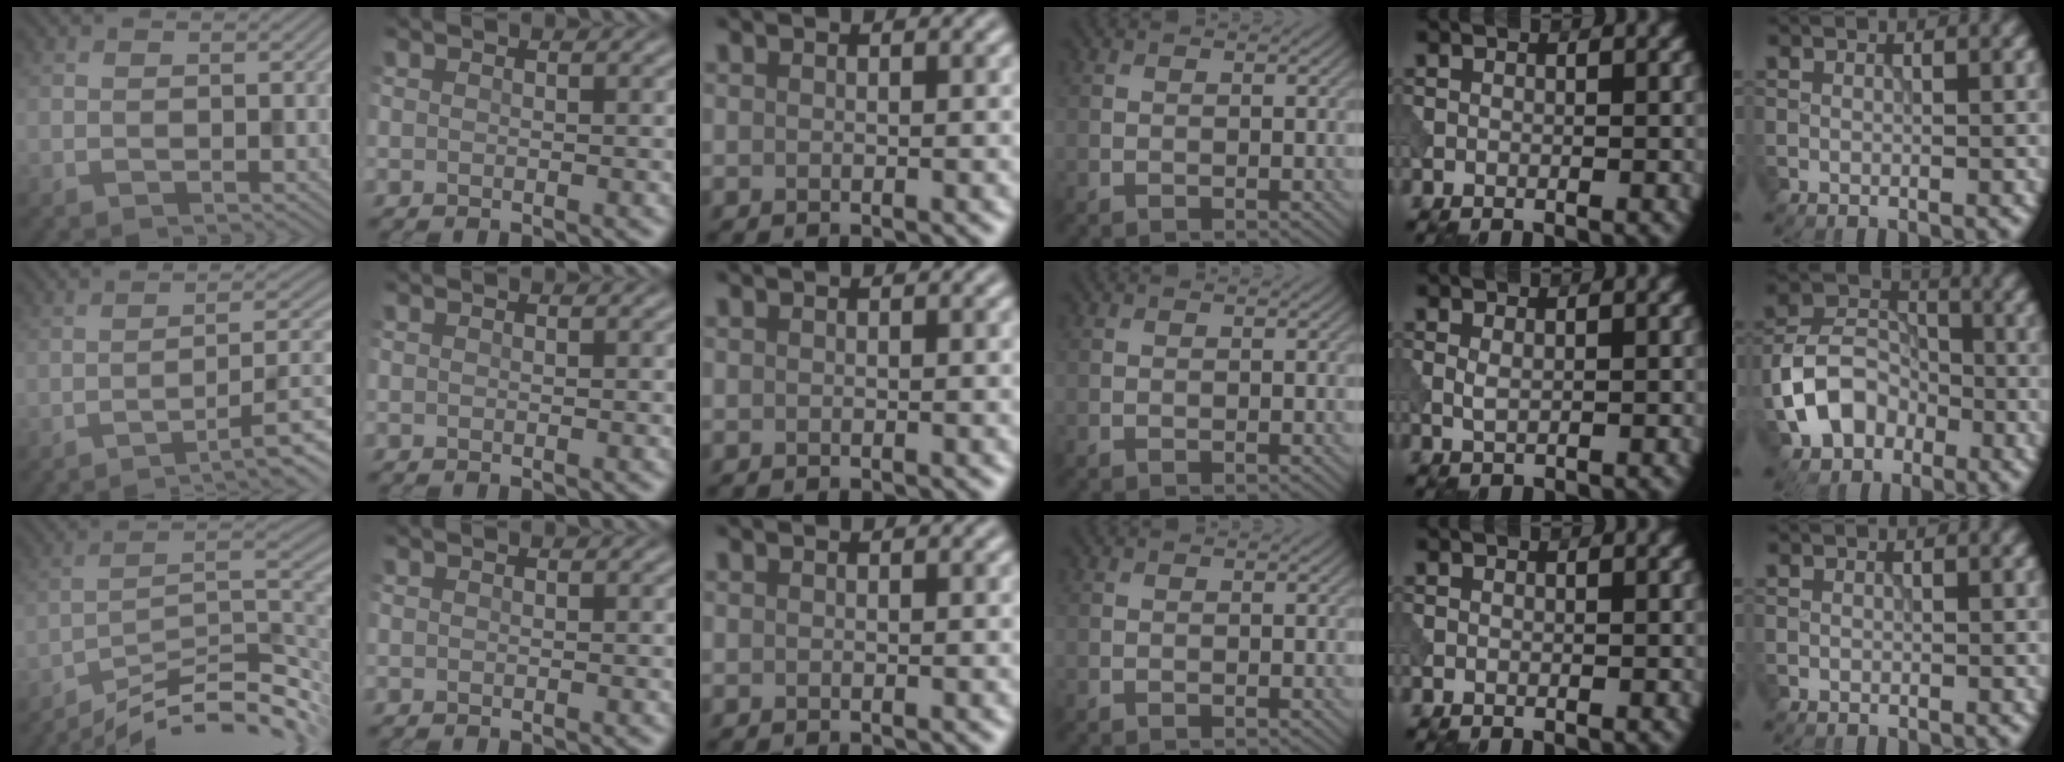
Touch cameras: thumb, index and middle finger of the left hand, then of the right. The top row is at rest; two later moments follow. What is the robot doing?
{"motion": "dispense", "object": "syringe"}